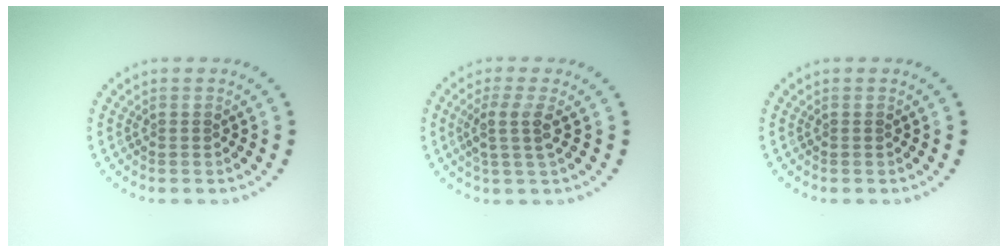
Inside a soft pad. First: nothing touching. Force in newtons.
{"total": 2.5, "press": 2.0, "slide": 1.6}
{"total": 0.0}